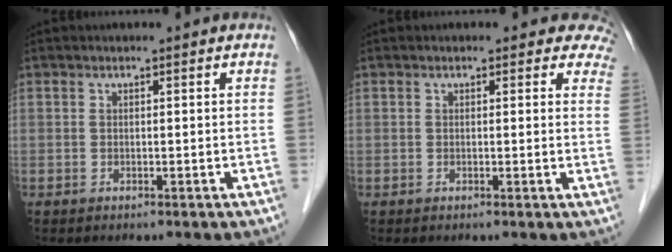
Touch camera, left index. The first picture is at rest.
{"total": 4.7, "force": [4.0, 2.2, 1.3], "torque": [0.018, -0.010, 0.014]}